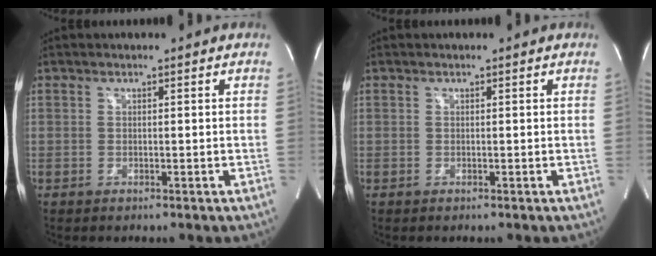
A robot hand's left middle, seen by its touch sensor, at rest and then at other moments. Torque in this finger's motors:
{"motor_torque": [0.03, -0.02, -0.06, 0.00]}